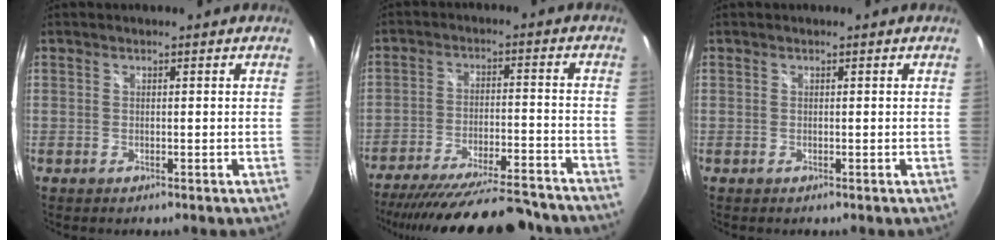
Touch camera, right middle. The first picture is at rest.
{"total": 25.9, "force": [-23.0, 4.5, 11.0], "torque": [-0.203, -0.037, -0.323]}
{"total": 0.0}